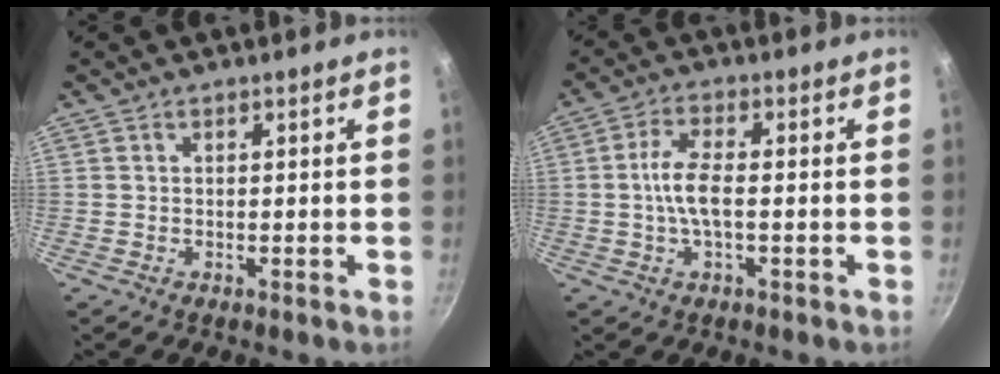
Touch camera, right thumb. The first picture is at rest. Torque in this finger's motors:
{"motor_torque": [-0.43, 0.52, 0.89, -0.02, 0.19]}